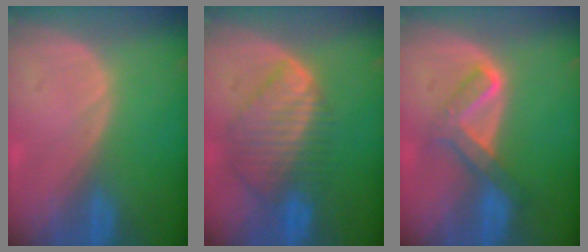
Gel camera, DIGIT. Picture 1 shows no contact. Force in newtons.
{"total": 8.5, "press": 7.6, "slide": 3.9}
{"total": 5.4, "press": 5.4, "slide": 0.7}